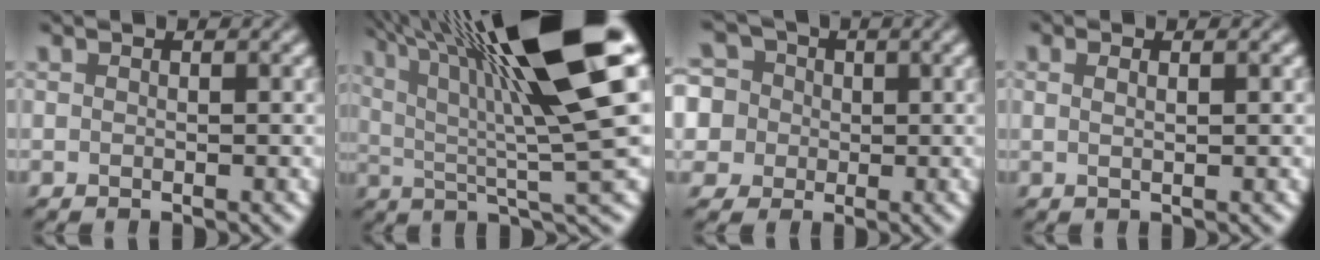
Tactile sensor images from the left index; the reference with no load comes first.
{"total": 16.8, "force": [7.1, 3.2, 14.9], "torque": [-0.249, 0.023, 0.119]}
{"total": 9.1, "force": [2.4, 7.8, 4.1], "torque": [-0.089, 0.045, 0.003]}
{"total": 1.9, "force": [0.9, 0.7, 1.5], "torque": [-0.015, 0.005, -0.003]}